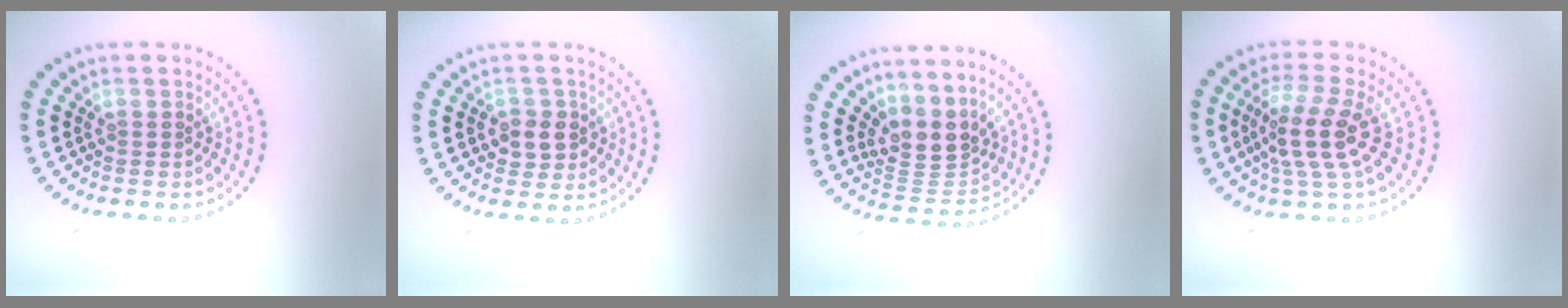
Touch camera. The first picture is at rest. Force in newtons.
{"total": 2.5, "press": 2.4, "slide": 0.8}
{"total": 3.5, "press": 2.6, "slide": 2.4}
{"total": 4.3, "press": 3.7, "slide": 2.1}